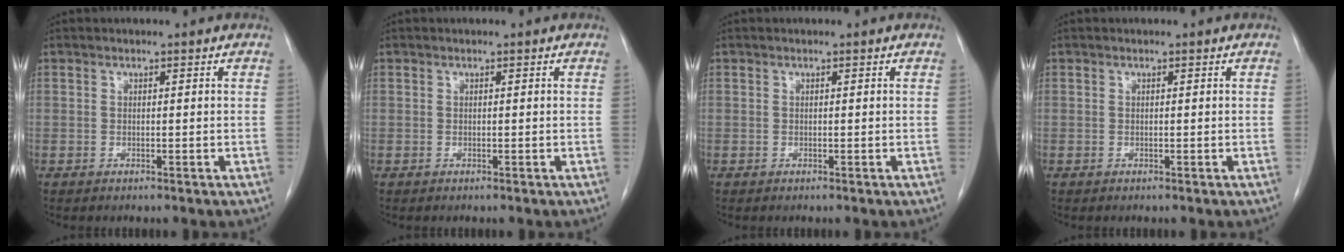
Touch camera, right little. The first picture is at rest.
{"total": 0.0}
{"total": 0.0}
{"total": 0.0}